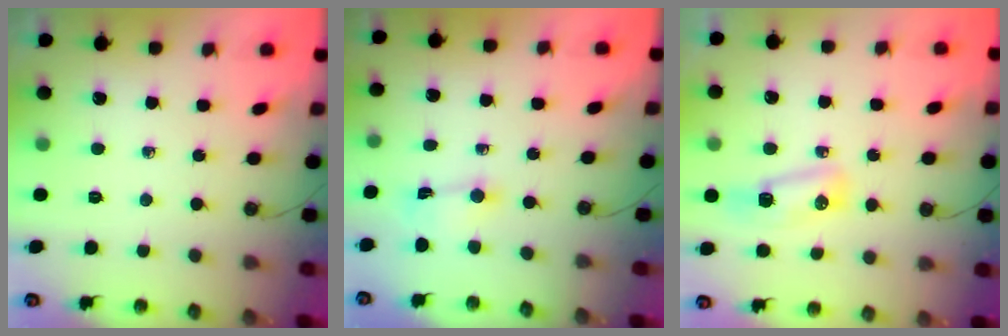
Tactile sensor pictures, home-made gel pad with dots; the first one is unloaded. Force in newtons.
{"total": 1.3, "press": 1.2, "slide": 0.5}
{"total": 7.3, "press": 7.2, "slide": 0.7}